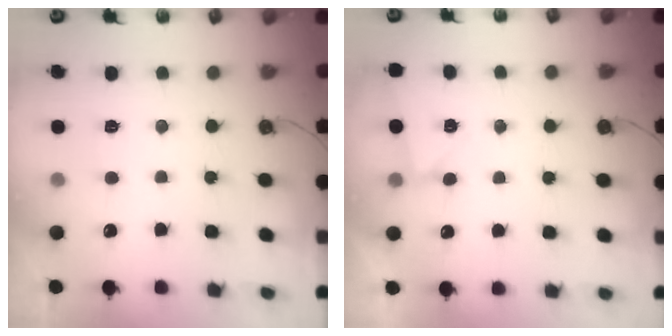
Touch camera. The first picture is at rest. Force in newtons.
{"total": 3.8, "press": 2.8, "slide": 2.6}